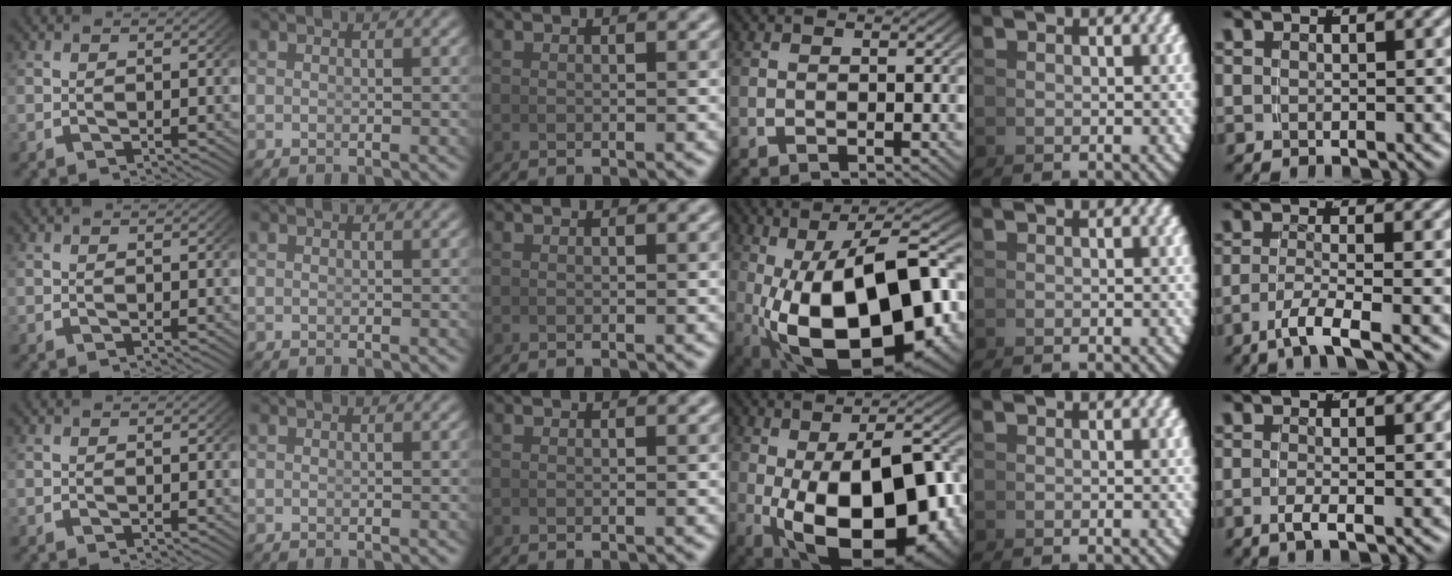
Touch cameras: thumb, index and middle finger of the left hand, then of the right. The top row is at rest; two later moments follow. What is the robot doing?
{"motion": "lift_and_place", "object": "bowl"}